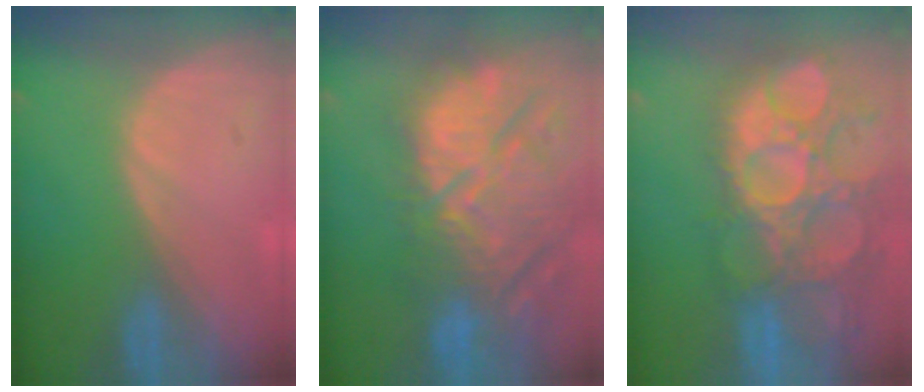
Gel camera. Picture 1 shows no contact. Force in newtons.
{"total": 14.5, "press": 12.7, "slide": 7.1}
{"total": 15.0, "press": 12.6, "slide": 8.2}